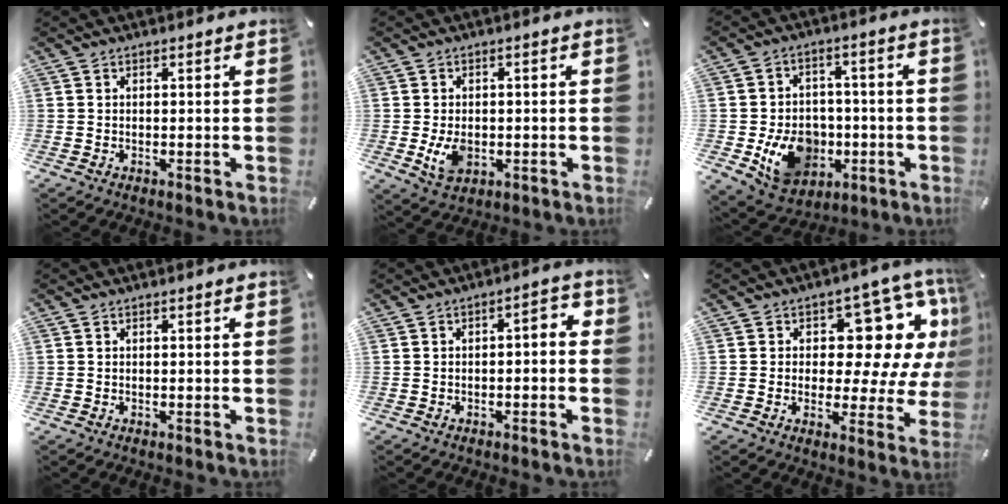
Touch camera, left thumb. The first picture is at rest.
{"total": 5.9, "force": [-1.0, 4.2, 4.0], "torque": [-0.087, -0.005, -0.019]}
{"total": 14.1, "force": [-3.7, 11.5, 7.1], "torque": [-0.131, 0.022, -0.053]}
{"total": 0.0}
{"total": 3.7, "force": [-2.0, 1.7, 2.5], "torque": [-0.042, 0.019, -0.040]}
{"total": 16.6, "force": [6.1, 9.5, 12.2], "torque": [-0.155, -0.047, 0.099]}